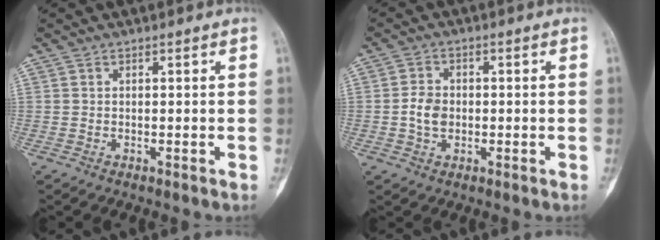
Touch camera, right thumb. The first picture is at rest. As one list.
[{"total": 4.3, "force": [-0.5, 3.3, 2.8], "torque": [-0.047, 0.006, -0.013]}]